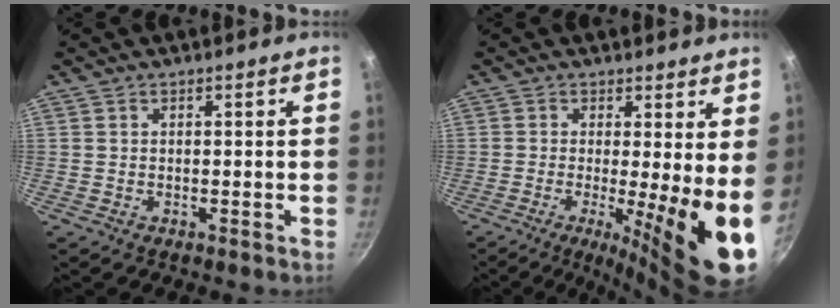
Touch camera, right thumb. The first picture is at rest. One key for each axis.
{"total": 11.5, "fx": -1.0, "fy": 2.0, "fz": 11.2, "tx": -0.154, "ty": -0.024, "tz": -0.013}